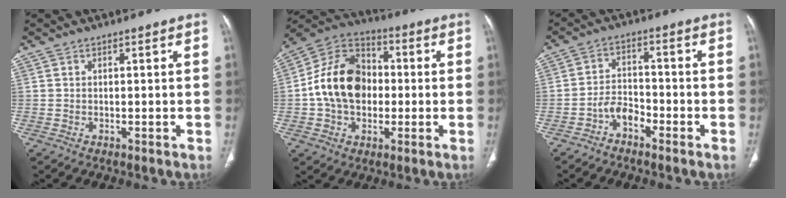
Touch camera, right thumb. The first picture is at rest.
{"total": 16.1, "force": [-0.4, 12.0, 10.7], "torque": [-0.166, 0.032, -0.015]}
{"total": 4.4, "force": [-2.9, 2.4, 2.3], "torque": [-0.034, 0.029, -0.058]}